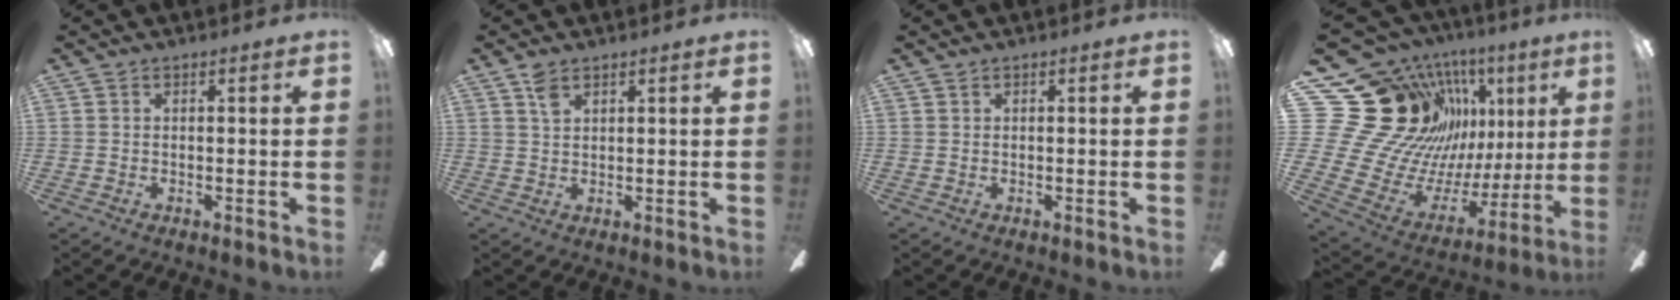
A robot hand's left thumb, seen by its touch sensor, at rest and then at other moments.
{"total": 2.9, "force": [2.0, 1.3, 1.6], "torque": [-0.030, -0.003, 0.035]}
{"total": 0.0}
{"total": 27.0, "force": [12.0, 19.7, 14.0], "torque": [-0.288, -0.106, 0.273]}